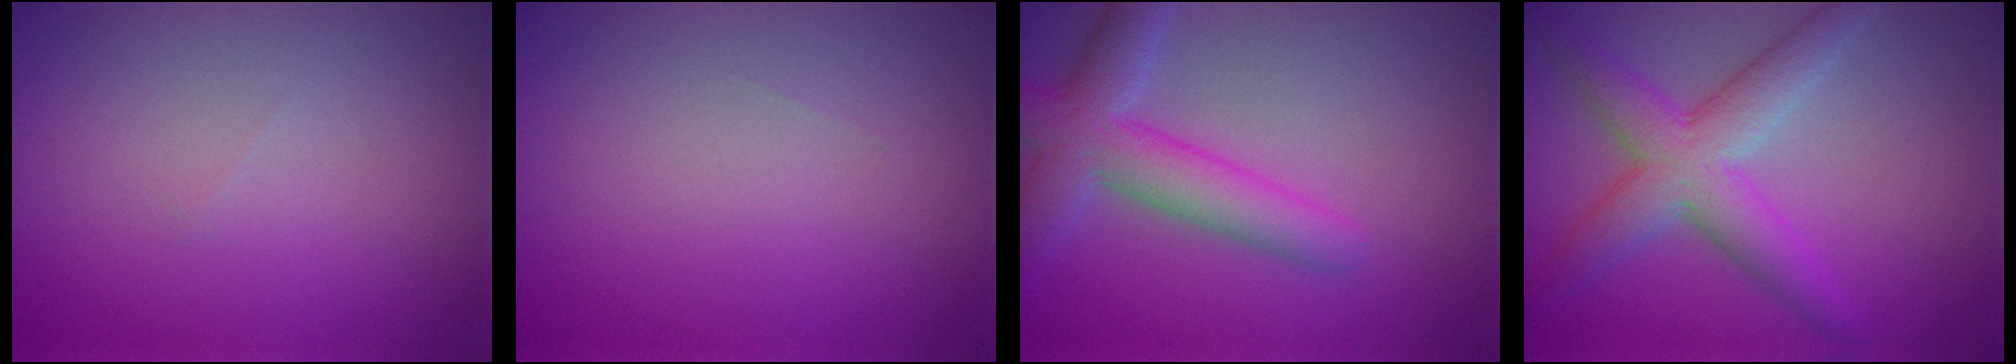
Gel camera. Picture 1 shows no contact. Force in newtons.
{"total": 0.0}
{"total": 5.4, "press": 5.4, "slide": 0.1}
{"total": 5.7, "press": 5.6, "slide": 0.4}